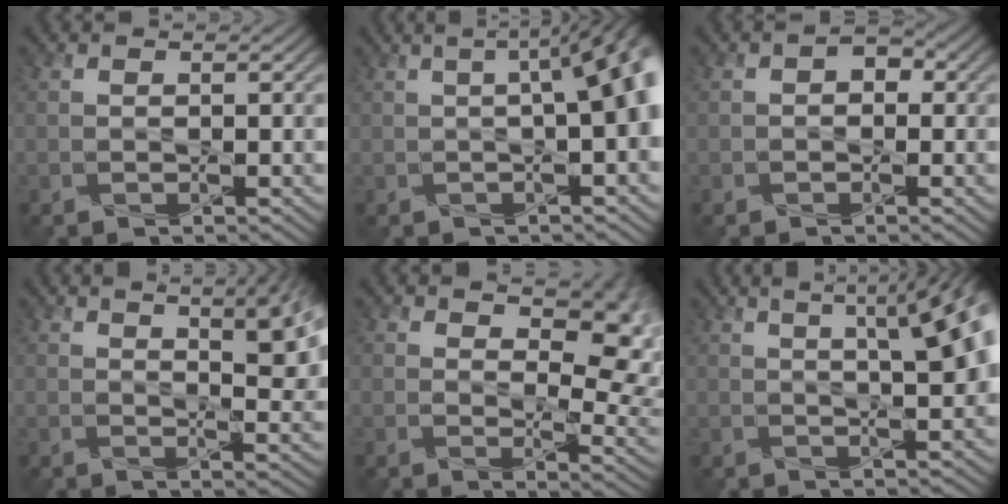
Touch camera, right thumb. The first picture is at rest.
{"total": 8.7, "force": [0.5, 2.9, 8.2], "torque": [-0.072, 0.027, -0.006]}
{"total": 1.7, "force": [-0.2, 1.3, 1.1], "torque": [-0.019, 0.000, -0.009]}
{"total": 10.8, "force": [4.2, 4.1, 9.1], "torque": [-0.116, 0.009, 0.061]}
{"total": 10.4, "force": [3.9, 5.8, 7.7], "torque": [-0.107, -0.022, 0.072]}
{"total": 10.9, "force": [3.2, 3.5, 9.9], "torque": [-0.098, 0.045, 0.027]}